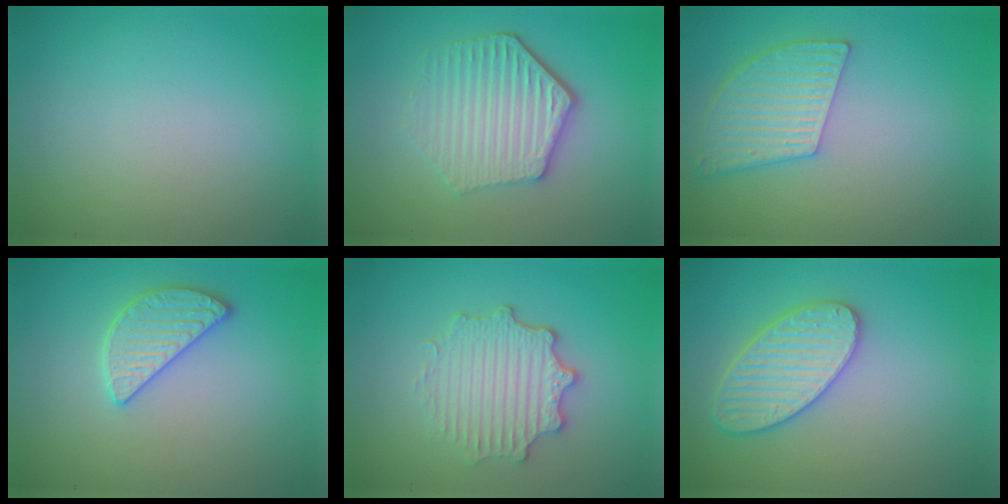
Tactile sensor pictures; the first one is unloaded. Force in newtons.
{"total": 5.6, "press": 4.4, "slide": 3.5}
{"total": 5.1, "press": 4.2, "slide": 2.9}
{"total": 2.8, "press": 2.8, "slide": 0.3}
{"total": 4.6, "press": 3.6, "slide": 2.8}
{"total": 4.3, "press": 4.1, "slide": 1.3}